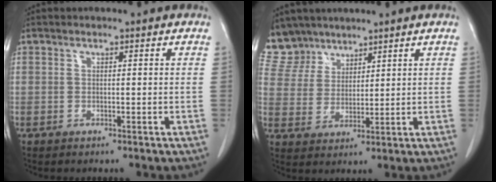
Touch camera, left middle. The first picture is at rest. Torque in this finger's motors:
{"motor_torque": [0.96, -0.97, 0.01, -0.04]}